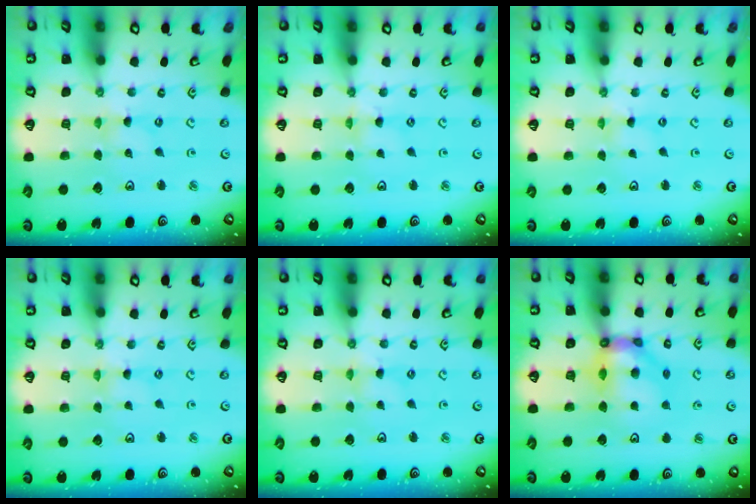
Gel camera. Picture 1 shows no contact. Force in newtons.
{"total": 0.0}
{"total": 0.0}
{"total": 0.0}
{"total": 0.6, "press": 0.6, "slide": 0.2}
{"total": 10.4, "press": 10.2, "slide": 1.8}